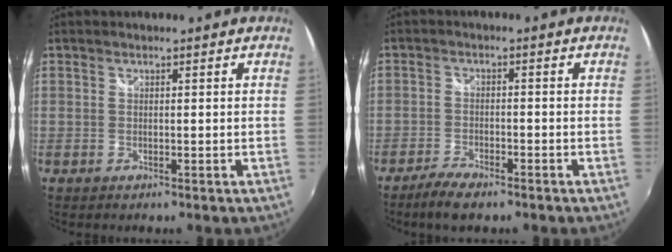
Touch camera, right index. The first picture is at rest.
{"total": 5.1, "force": [-4.0, 1.4, 2.8], "torque": [-0.080, -0.007, -0.078]}